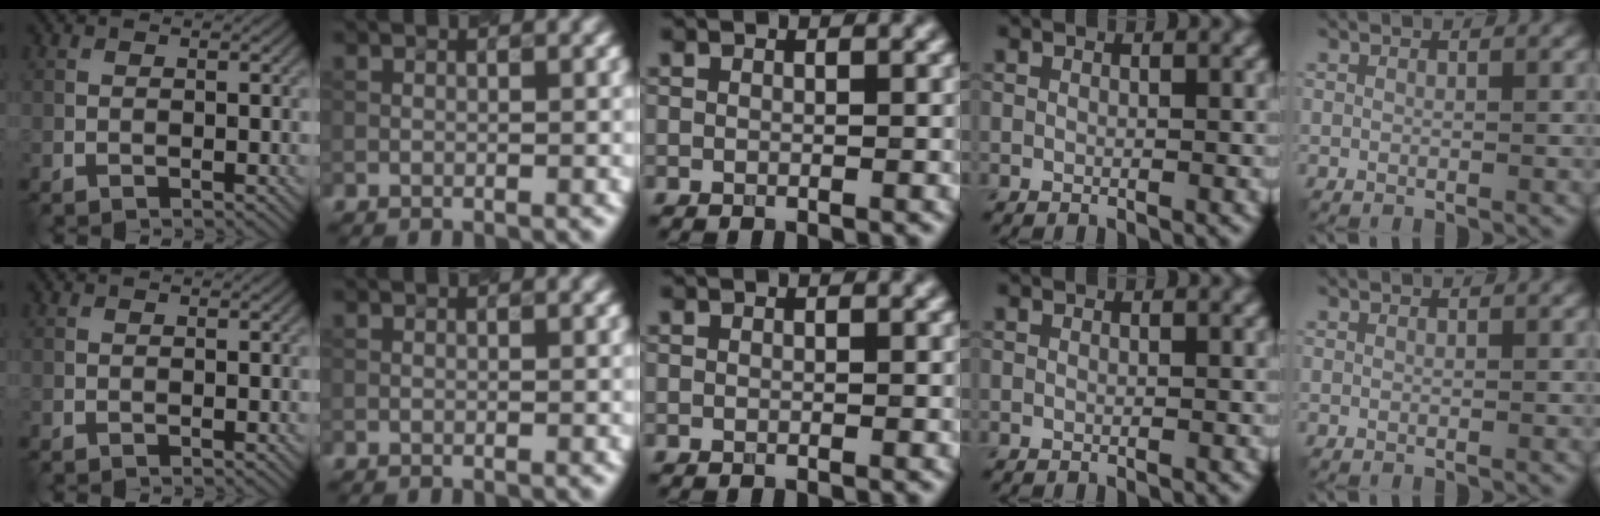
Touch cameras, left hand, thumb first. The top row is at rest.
{}